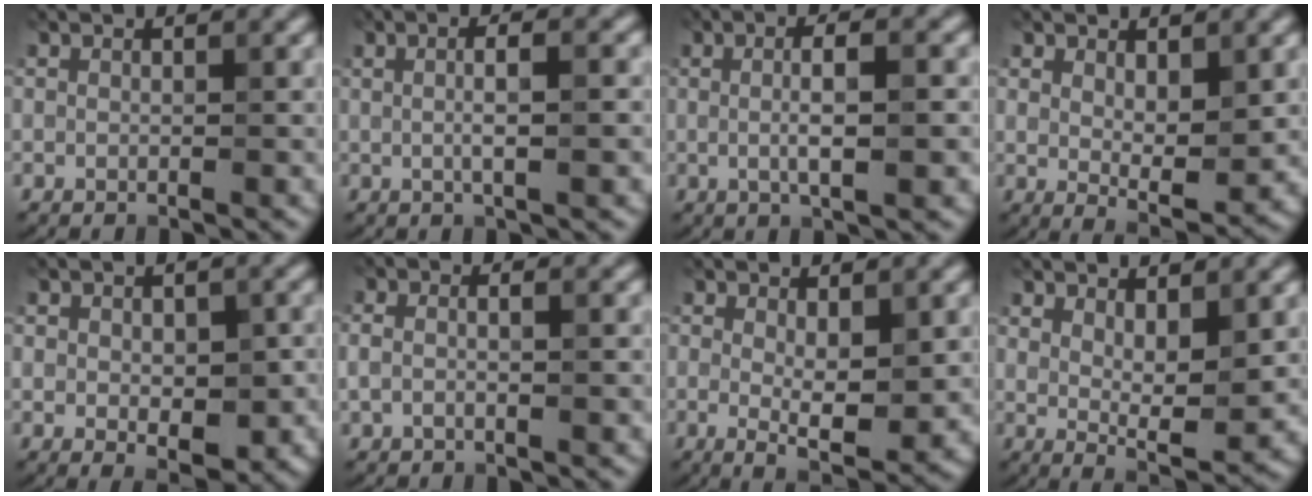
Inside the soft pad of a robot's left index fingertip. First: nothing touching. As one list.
[{"total": 3.7, "force": [0.3, 1.1, 3.5], "torque": [-0.042, 0.000, -0.003]}, {"total": 4.6, "force": [0.1, 1.1, 4.5], "torque": [-0.075, 0.005, 0.002]}, {"total": 4.0, "force": [0.9, 1.7, 3.5], "torque": [-0.057, -0.010, 0.023]}, {"total": 4.9, "force": [-0.5, 2.8, 3.9], "torque": [-0.051, -0.010, -0.002]}, {"total": 2.8, "force": [-0.2, 1.4, 2.5], "torque": [-0.048, 0.003, -0.008]}, {"total": 4.9, "force": [0.0, 1.7, 4.6], "torque": [-0.077, -0.011, 0.004]}, {"total": 4.4, "force": [1.4, 1.6, 3.9], "torque": [-0.066, -0.016, 0.030]}]